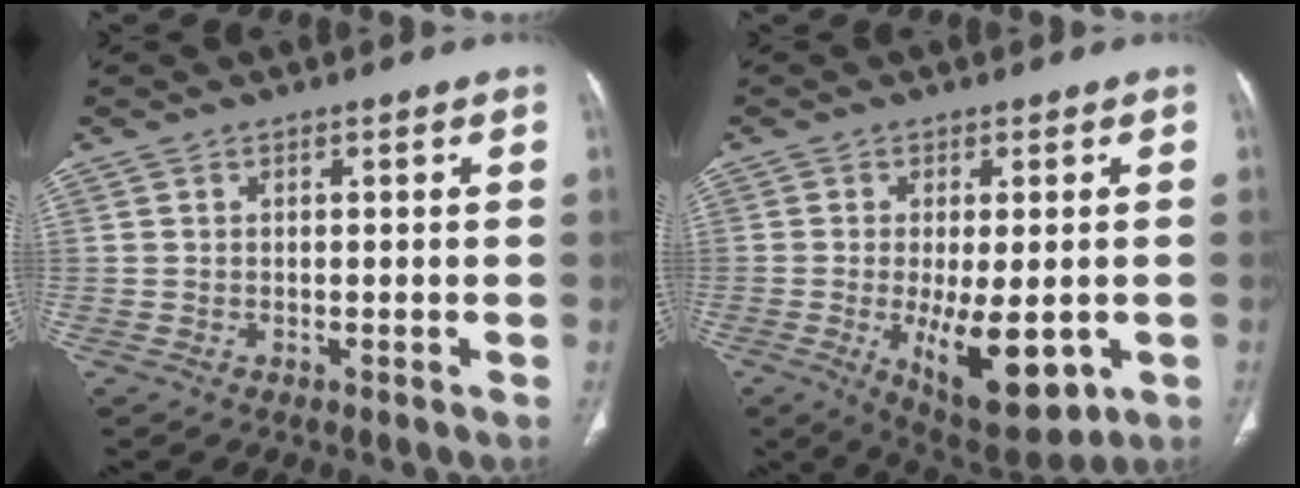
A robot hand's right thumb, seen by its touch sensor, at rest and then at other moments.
{"total": 13.1, "force": [-3.3, 5.3, 11.5], "torque": [-0.168, -0.020, -0.032]}